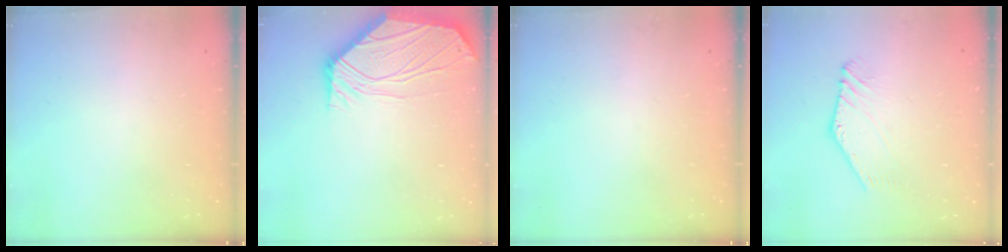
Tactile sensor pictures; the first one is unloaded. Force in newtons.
{"total": 4.8, "press": 4.7, "slide": 0.8}
{"total": 0.0}
{"total": 1.5, "press": 1.4, "slide": 0.2}